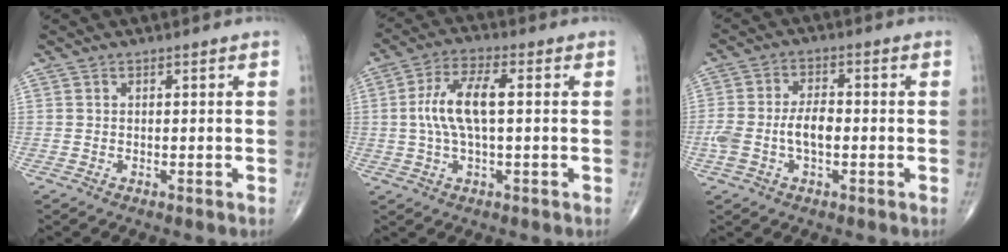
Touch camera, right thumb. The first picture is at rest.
{"total": 9.7, "force": [0.7, 3.5, 9.0], "torque": [-0.192, 0.019, 0.009]}
{"total": 7.2, "force": [-1.2, 3.7, 6.1], "torque": [-0.140, 0.023, -0.021]}